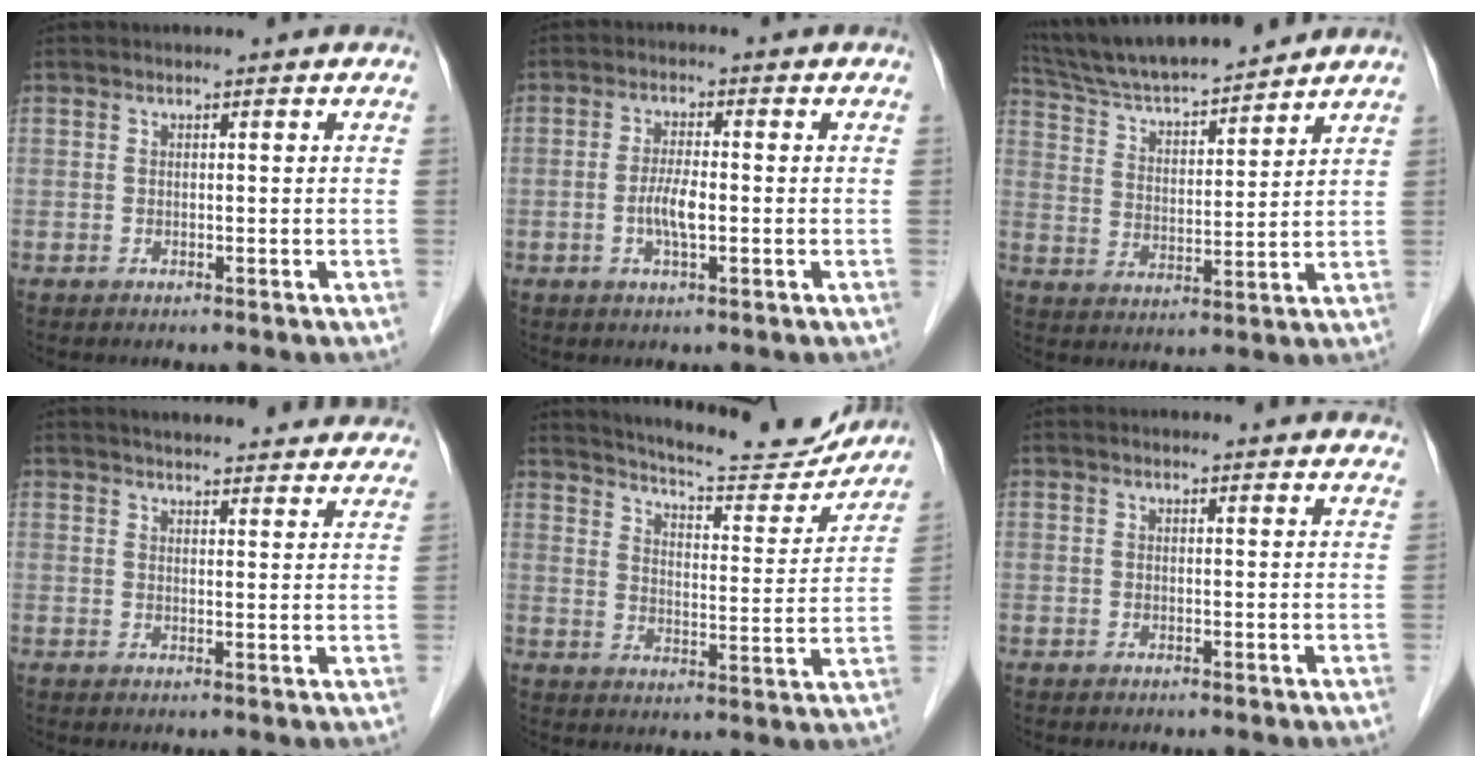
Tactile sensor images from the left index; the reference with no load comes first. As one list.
[{"total": 3.9, "force": [-1.4, 0.7, 3.6], "torque": [-0.074, -0.007, -0.026]}, {"total": 15.0, "force": [13.7, 1.5, 6.0], "torque": [-0.111, 0.011, 0.237]}, {"total": 20.9, "force": [19.6, 3.4, 6.4], "torque": [-0.080, -0.015, 0.227]}, {"total": 16.9, "force": [16.0, 2.0, 5.0], "torque": [-0.077, -0.038, 0.210]}, {"total": 7.9, "force": [7.6, 1.2, 1.9], "torque": [-0.006, 0.001, 0.060]}]